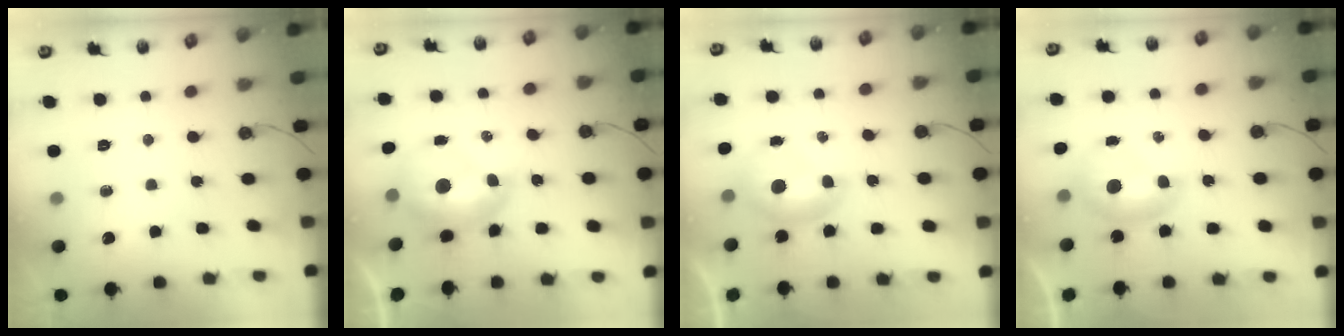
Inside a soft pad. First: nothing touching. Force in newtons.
{"total": 2.3, "press": 2.2, "slide": 0.7}
{"total": 0.0}
{"total": 0.0}